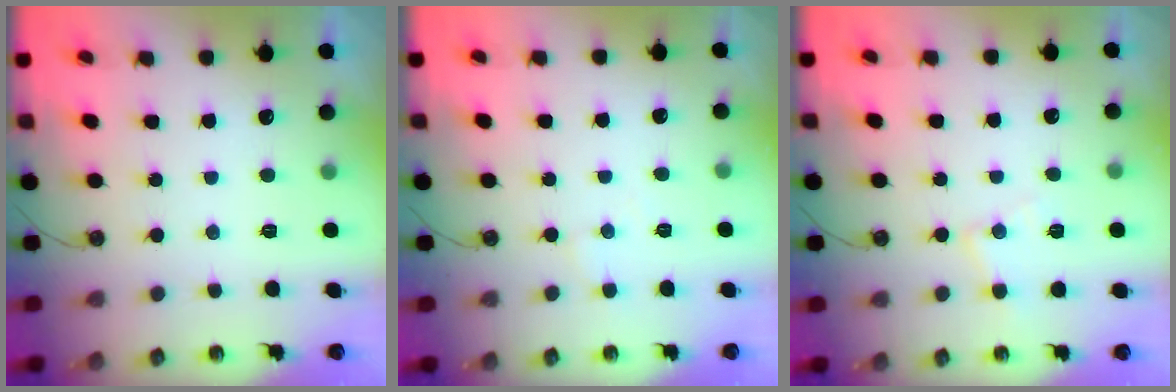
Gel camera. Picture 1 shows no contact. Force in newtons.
{"total": 3.1, "press": 3.0, "slide": 0.6}
{"total": 7.4, "press": 7.4, "slide": 0.5}